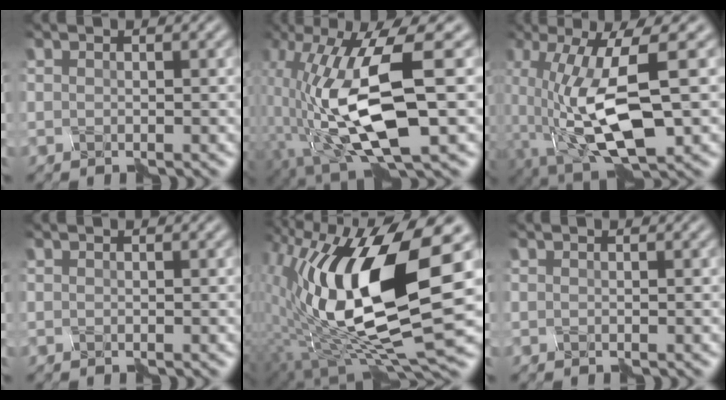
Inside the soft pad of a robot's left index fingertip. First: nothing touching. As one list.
[{"total": 11.3, "force": [-2.8, 3.3, 10.4], "torque": [-0.211, -0.001, -0.043]}, {"total": 10.1, "force": [-2.0, 3.4, 9.3], "torque": [-0.196, -0.006, -0.023]}, {"total": 0.0}, {"total": 17.0, "force": [1.1, 7.4, 15.3], "torque": [-0.300, -0.003, 0.022]}, {"total": 0.0}]